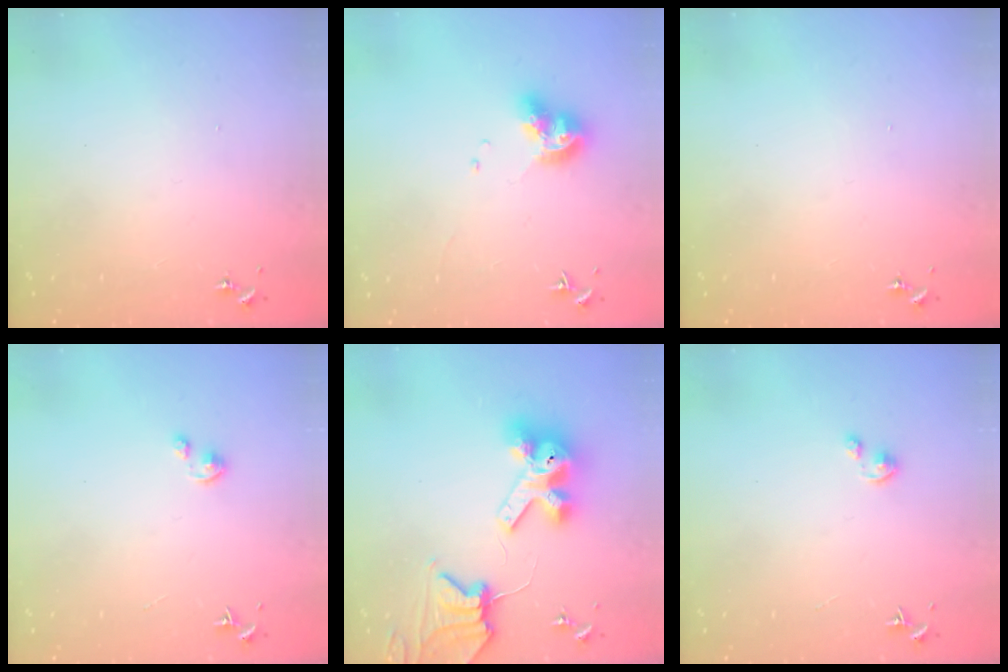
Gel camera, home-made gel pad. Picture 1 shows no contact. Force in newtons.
{"total": 9.3, "press": 9.3, "slide": 1.1}
{"total": 0.0}
{"total": 2.2, "press": 2.2, "slide": 0.2}
{"total": 12.6, "press": 12.5, "slide": 1.6}
{"total": 2.2, "press": 2.2, "slide": 0.2}